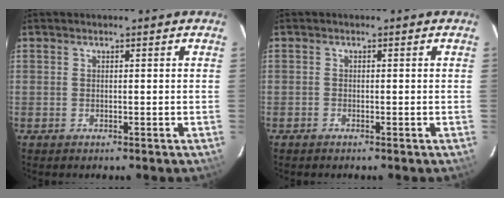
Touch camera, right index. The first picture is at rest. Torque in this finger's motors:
{"motor_torque": [0.00, 0.03, -0.02, -0.02]}